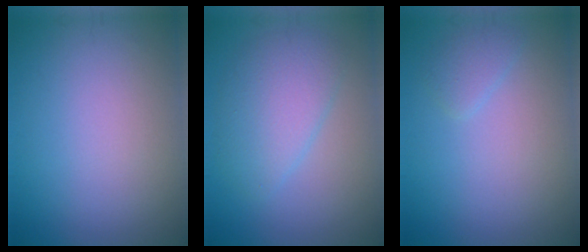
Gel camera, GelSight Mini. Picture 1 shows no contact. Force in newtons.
{"total": 4.0, "press": 4.0, "slide": 0.2}
{"total": 1.3, "press": 1.2, "slide": 0.2}